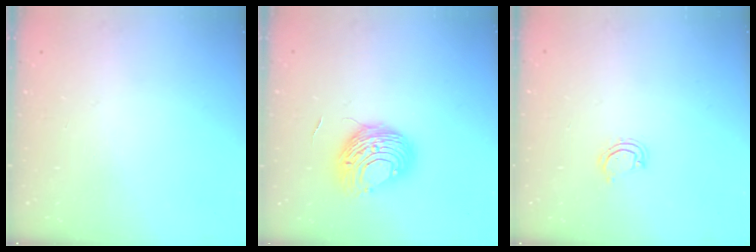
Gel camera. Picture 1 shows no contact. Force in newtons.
{"total": 10.4, "press": 10.4, "slide": 0.5}
{"total": 3.7, "press": 3.6, "slide": 0.3}